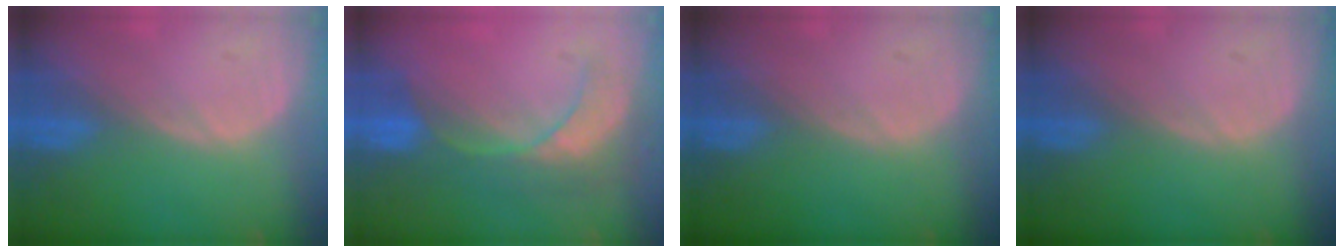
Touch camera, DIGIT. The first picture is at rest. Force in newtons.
{"total": 9.1, "press": 7.8, "slide": 4.7}
{"total": 0.0}
{"total": 0.0}